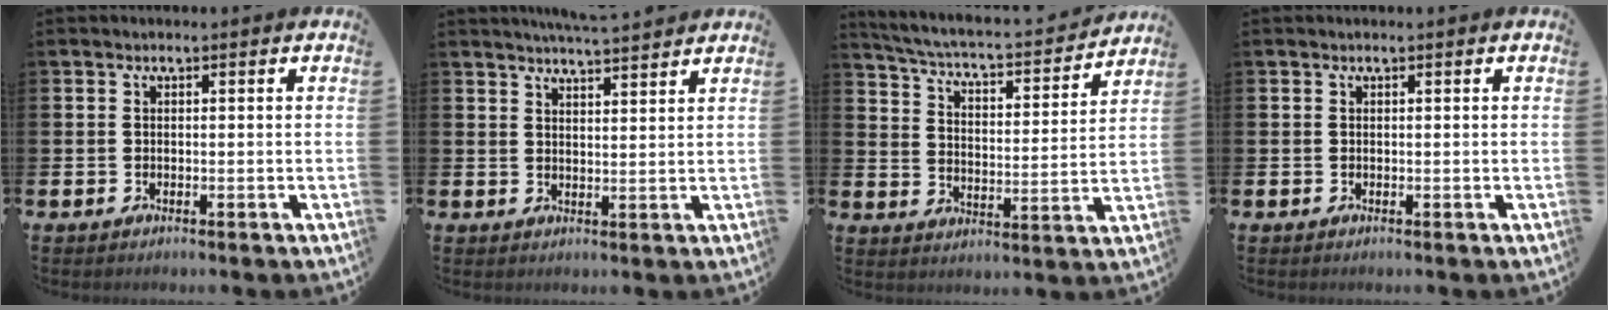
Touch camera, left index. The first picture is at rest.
{"total": 4.9, "force": [4.8, -0.3, 0.8], "torque": [-0.023, -0.023, 0.086]}
{"total": 5.2, "force": [4.9, 0.7, 1.7], "torque": [-0.059, -0.041, 0.075]}
{"total": 0.0}